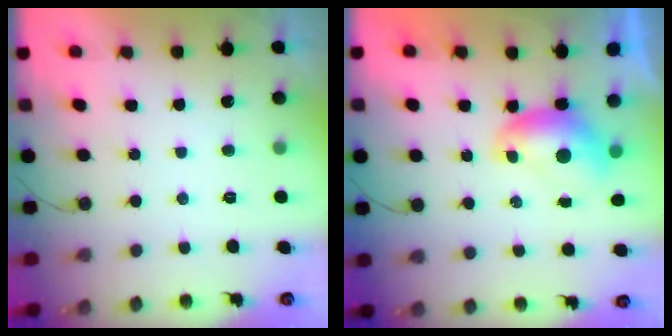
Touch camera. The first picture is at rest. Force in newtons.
{"total": 7.2, "press": 7.1, "slide": 0.9}